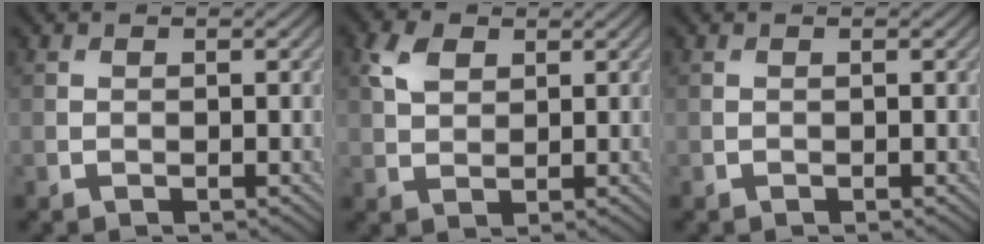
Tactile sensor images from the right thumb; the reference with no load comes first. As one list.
[{"total": 3.7, "force": [1.7, 2.4, 2.3], "torque": [-0.058, 0.005, 0.032]}, {"total": 0.0}]